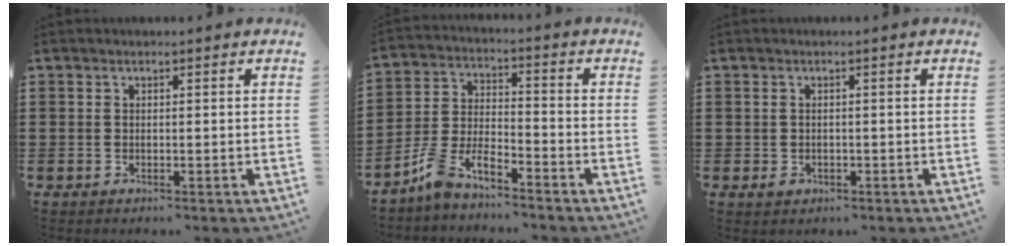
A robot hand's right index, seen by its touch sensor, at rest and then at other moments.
{"total": 6.2, "force": [-5.4, 1.3, 2.9], "torque": [-0.085, -0.007, -0.112]}
{"total": 1.2, "force": [-0.3, 0.9, 0.8], "torque": [-0.017, 0.002, -0.008]}